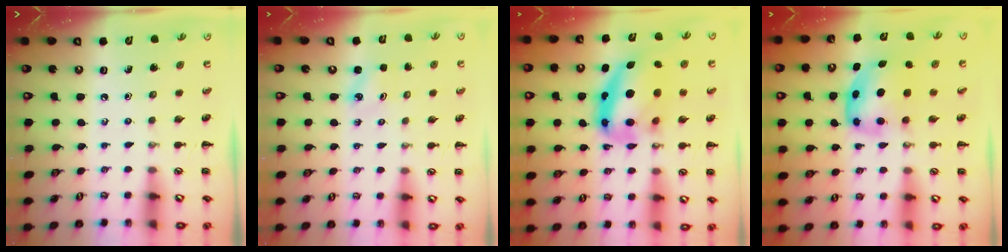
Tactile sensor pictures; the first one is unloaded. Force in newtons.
{"total": 1.9, "press": 1.8, "slide": 0.5}
{"total": 15.1, "press": 14.7, "slide": 3.6}
{"total": 5.5, "press": 5.4, "slide": 0.8}